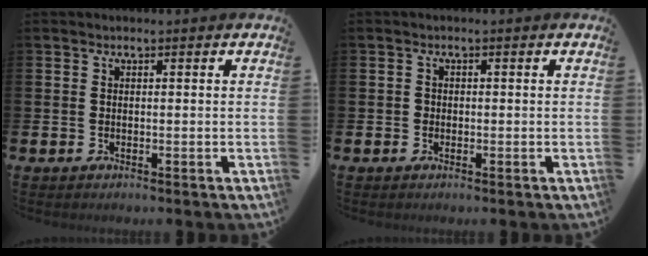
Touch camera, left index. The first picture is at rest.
{"total": 0.8, "force": [-0.3, 0.8, 0.1], "torque": [0.001, 0.003, -0.009]}